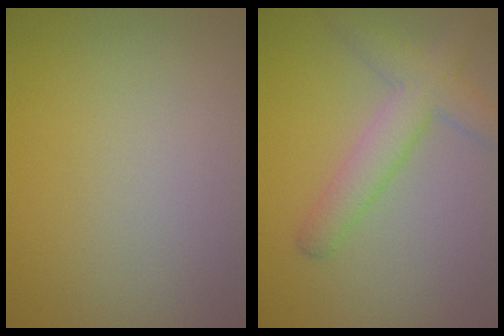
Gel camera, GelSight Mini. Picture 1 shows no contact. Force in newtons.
{"total": 4.4, "press": 4.4, "slide": 0.2}